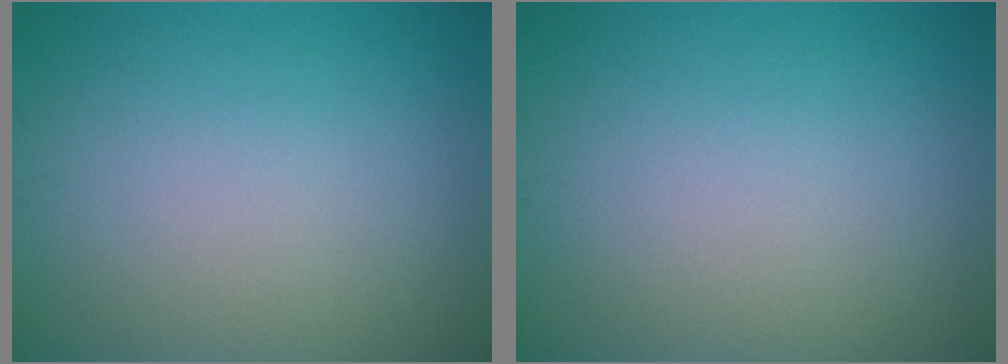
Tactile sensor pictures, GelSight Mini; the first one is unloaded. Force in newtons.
{"total": 0.0}